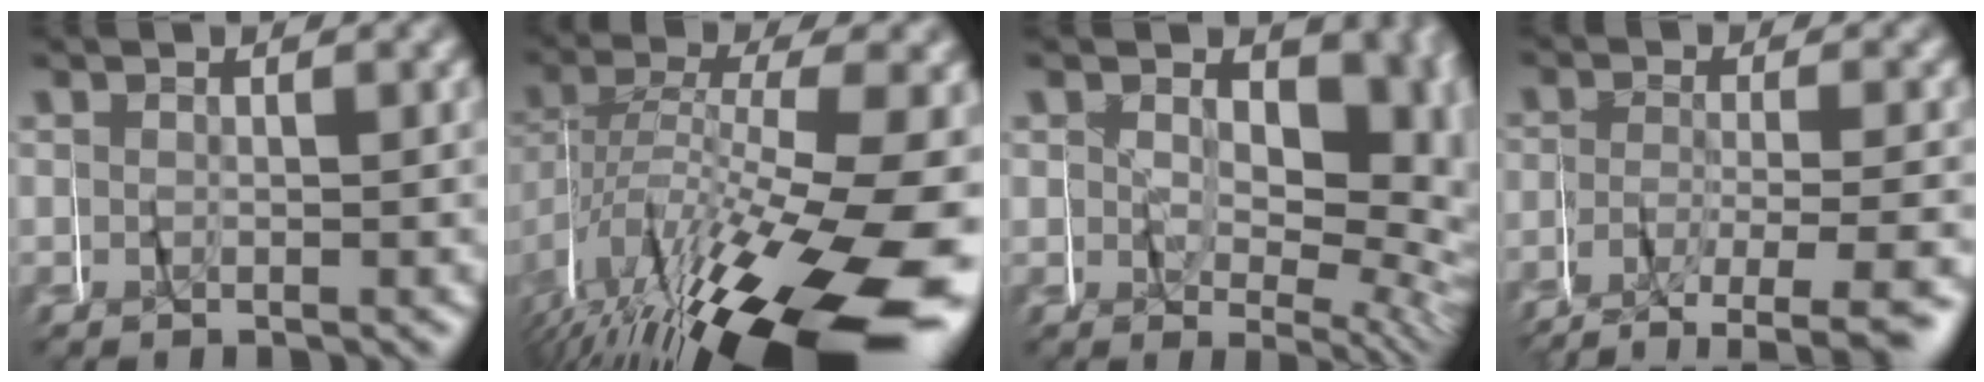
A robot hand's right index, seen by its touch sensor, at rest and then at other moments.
{"total": 14.9, "force": [-5.4, 6.7, 12.1], "torque": [-0.181, -0.019, -0.065]}
{"total": 10.9, "force": [2.6, 7.0, 7.9], "torque": [-0.073, 0.013, 0.034]}
{"total": 5.3, "force": [-4.4, 1.8, 2.4], "torque": [-0.053, -0.017, -0.066]}